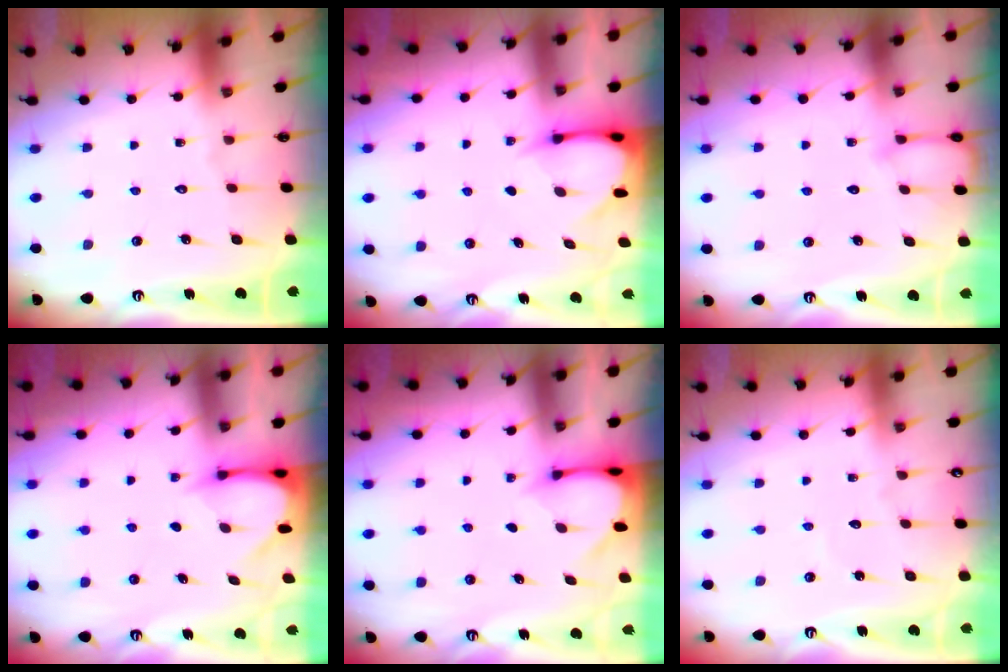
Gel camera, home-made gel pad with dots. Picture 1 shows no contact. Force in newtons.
{"total": 3.7, "press": 3.7, "slide": 0.3}
{"total": 3.7, "press": 3.7, "slide": 0.3}
{"total": 3.7, "press": 3.7, "slide": 0.2}
{"total": 3.1, "press": 3.1, "slide": 0.3}
{"total": 2.7, "press": 2.7, "slide": 0.2}